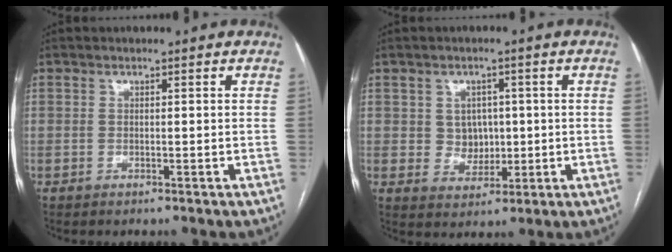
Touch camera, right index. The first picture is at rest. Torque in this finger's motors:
{"motor_torque": [0.33, 0.25, 0.04, 0.00]}